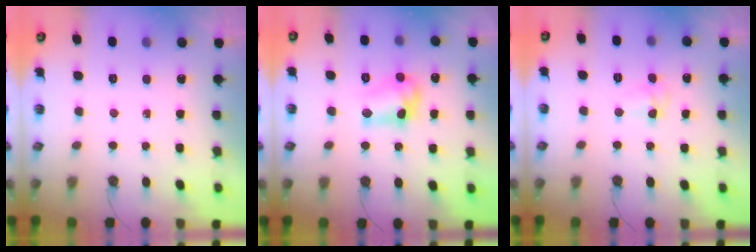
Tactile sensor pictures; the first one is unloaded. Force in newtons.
{"total": 11.3, "press": 11.3, "slide": 0.9}
{"total": 5.8, "press": 5.6, "slide": 1.4}